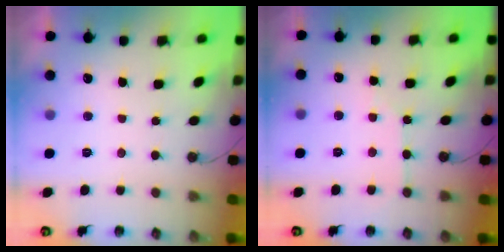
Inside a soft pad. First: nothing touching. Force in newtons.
{"total": 2.5, "press": 2.4, "slide": 0.4}